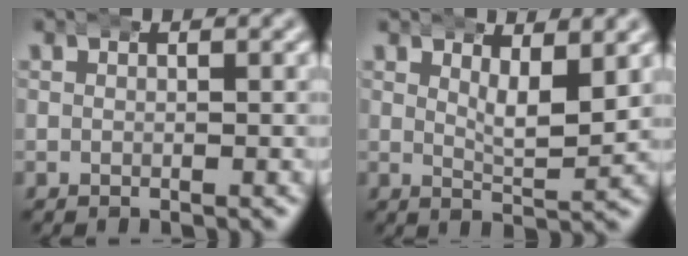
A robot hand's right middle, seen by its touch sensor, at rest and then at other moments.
{"total": 3.4, "force": [2.0, 0.8, 2.6], "torque": [-0.041, -0.013, 0.036]}